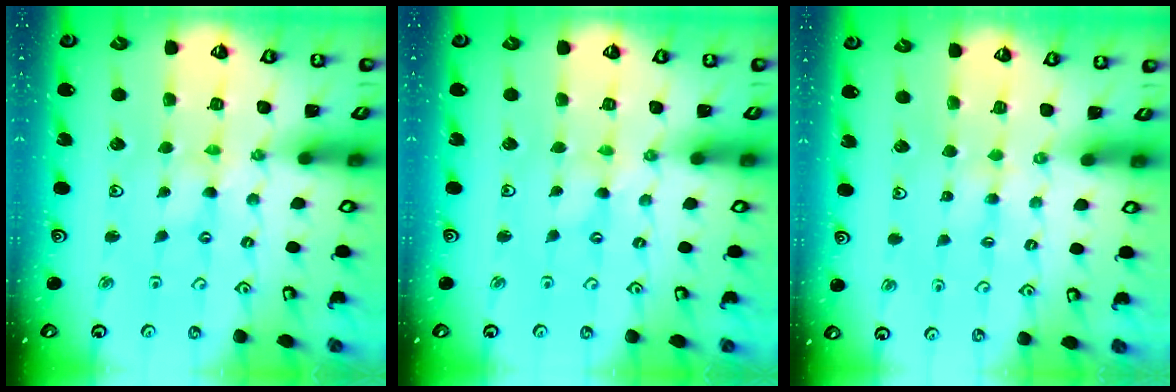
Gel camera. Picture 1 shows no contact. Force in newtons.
{"total": 0.0}
{"total": 3.2, "press": 3.1, "slide": 0.5}